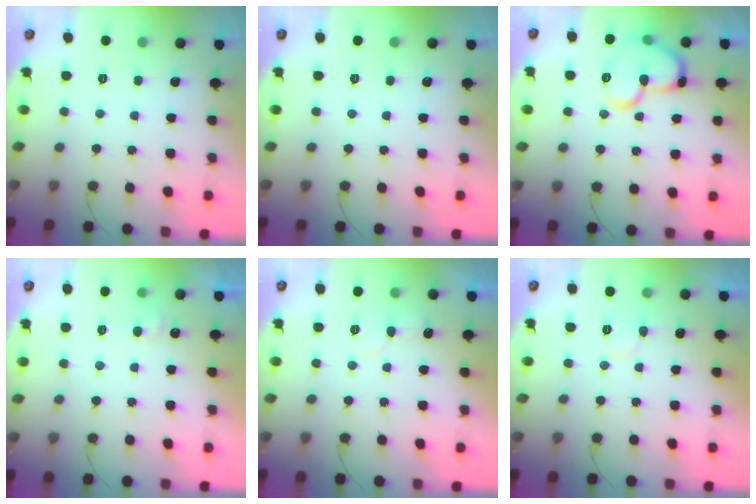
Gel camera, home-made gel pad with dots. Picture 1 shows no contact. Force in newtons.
{"total": 0.0}
{"total": 15.2, "press": 15.0, "slide": 2.1}
{"total": 4.1, "press": 4.1, "slide": 0.4}
{"total": 5.1, "press": 5.1, "slide": 0.3}
{"total": 6.8, "press": 6.8, "slide": 0.4}